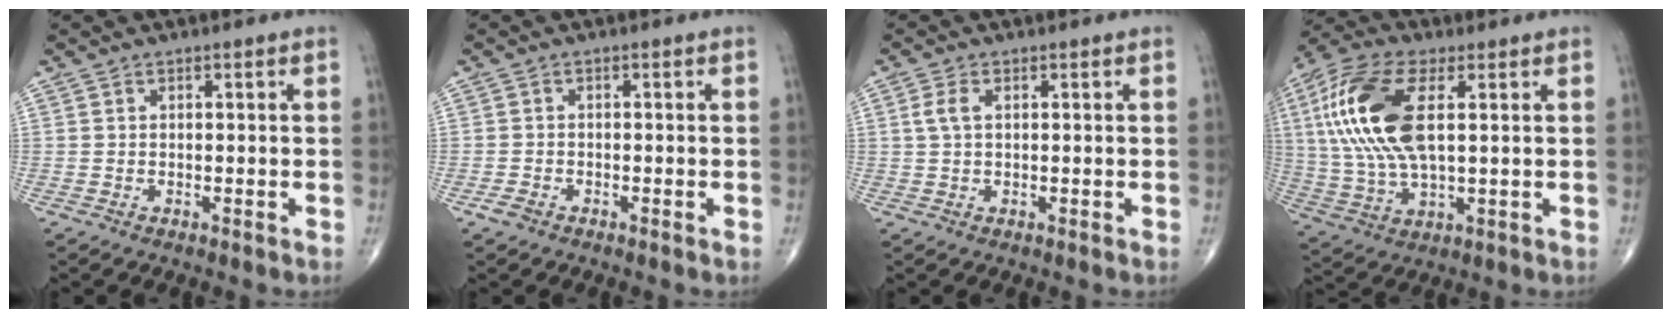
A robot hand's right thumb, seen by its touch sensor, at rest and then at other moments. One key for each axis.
{"total": 1.5, "fx": -1.0, "fy": 0.8, "fz": 0.8, "tx": -0.017, "ty": 0.000, "tz": -0.021}
{"total": 2.6, "fx": 0.6, "fy": 1.4, "fz": 2.1, "tx": -0.055, "ty": 0.011, "tz": 0.014}
{"total": 18.5, "fx": 3.9, "fy": 8.4, "fz": 16.0, "tx": -0.354, "ty": 0.005, "tz": 0.071}